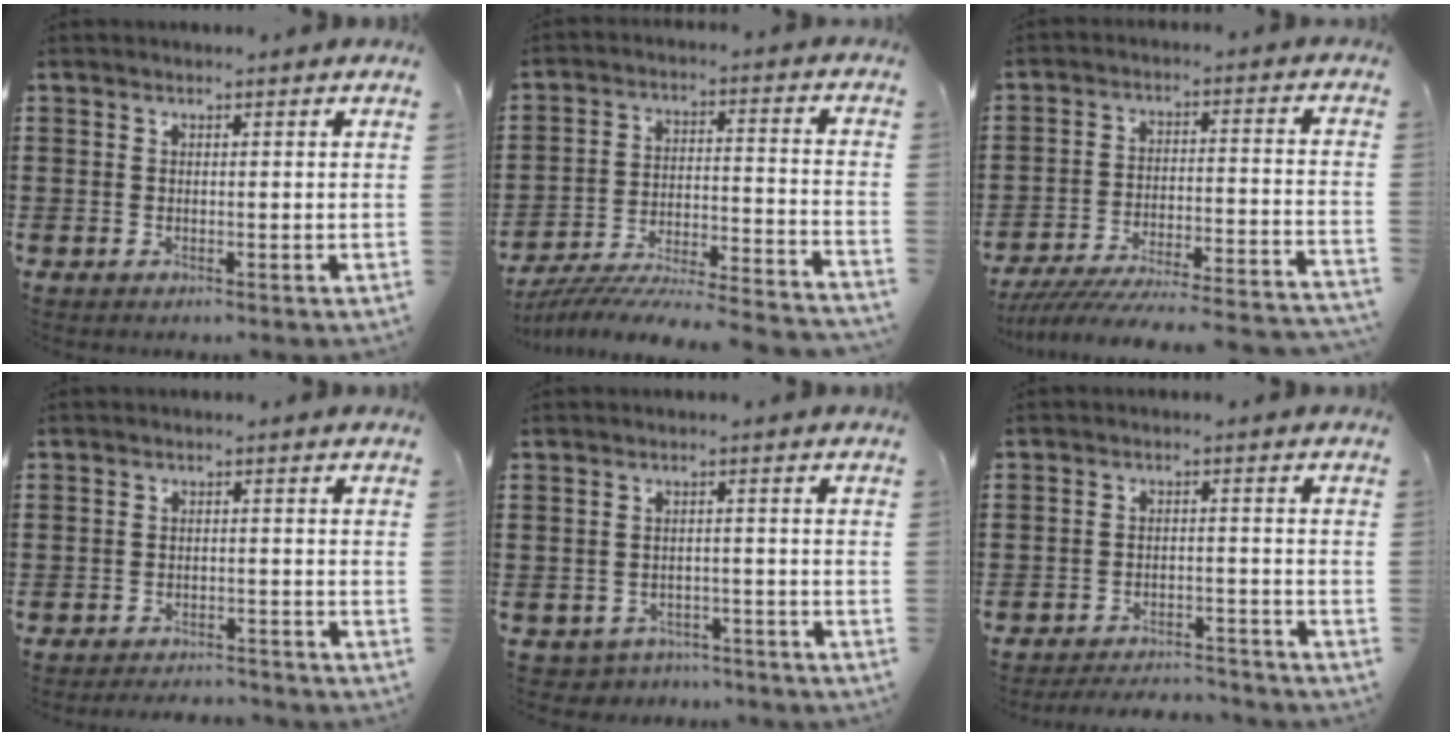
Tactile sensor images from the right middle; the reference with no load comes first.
{"total": 6.4, "force": [-6.2, -0.3, 1.7], "torque": [-0.034, -0.012, -0.126]}
{"total": 6.0, "force": [-5.6, -0.1, 2.1], "torque": [-0.046, -0.015, -0.114]}
{"total": 2.8, "force": [-2.7, 0.1, -0.3], "torque": [-0.003, -0.002, -0.061]}
{"total": 2.5, "force": [-2.4, 0.5, -0.3], "torque": [-0.007, -0.002, -0.054]}
{"total": 3.8, "force": [-3.8, 0.3, 0.0], "torque": [-0.005, 0.000, -0.080]}